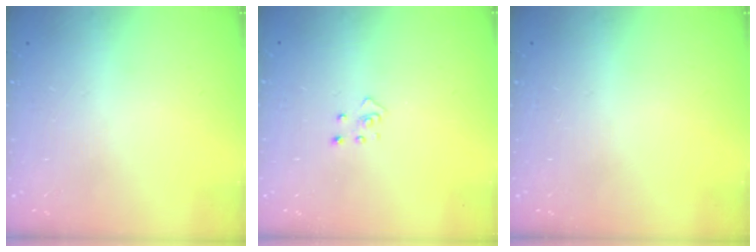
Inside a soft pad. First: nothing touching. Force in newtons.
{"total": 2.5, "press": 2.4, "slide": 0.3}
{"total": 0.0}